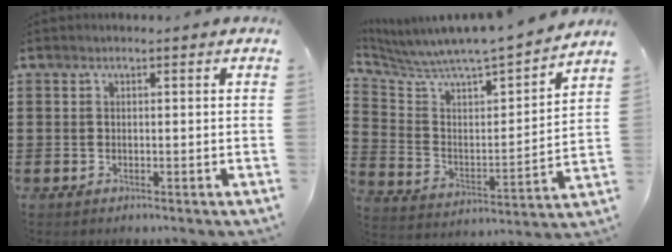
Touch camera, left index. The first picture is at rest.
{"total": 5.4, "force": [5.3, -0.4, 1.1], "torque": [-0.054, -0.063, 0.079]}